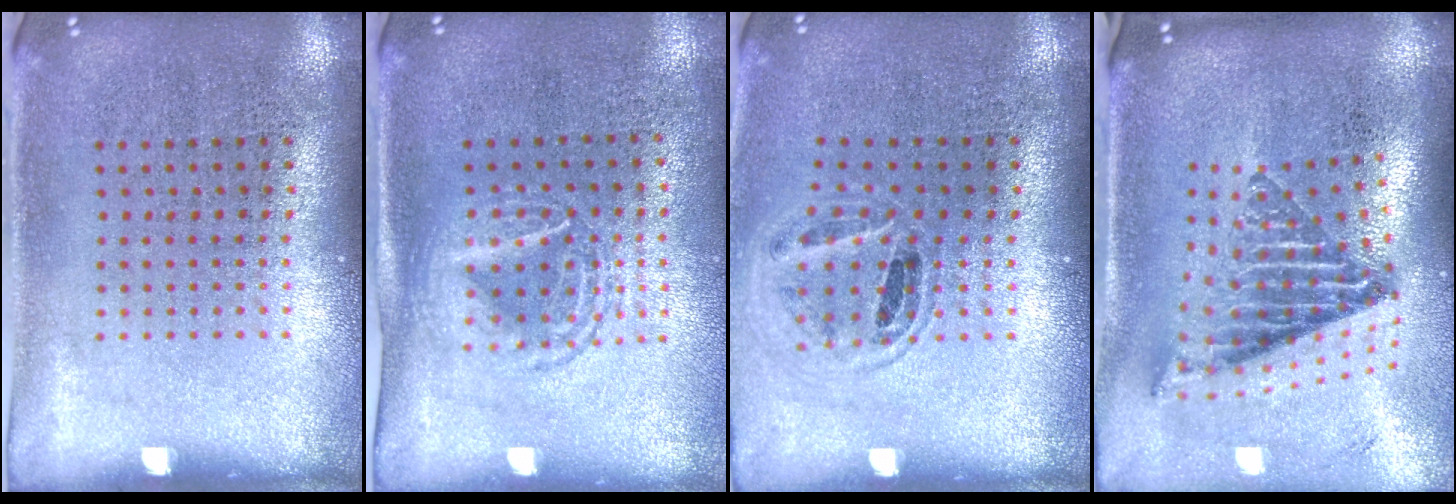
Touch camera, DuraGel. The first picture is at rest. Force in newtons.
{"total": 1.5, "press": 1.3, "slide": 0.7}
{"total": 0.9, "press": 0.9, "slide": 0.2}
{"total": 2.1, "press": 1.5, "slide": 1.6}